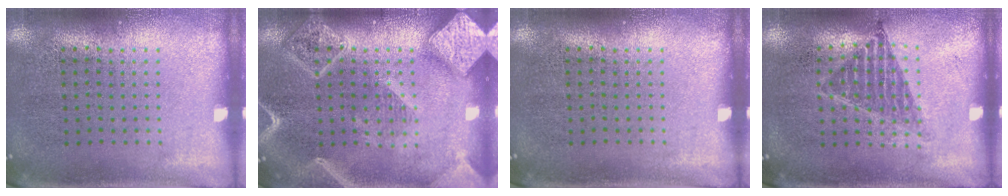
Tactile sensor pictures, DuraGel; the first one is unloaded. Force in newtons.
{"total": 2.8, "press": 2.8, "slide": 0.3}
{"total": 0.0}
{"total": 1.0, "press": 0.8, "slide": 0.5}